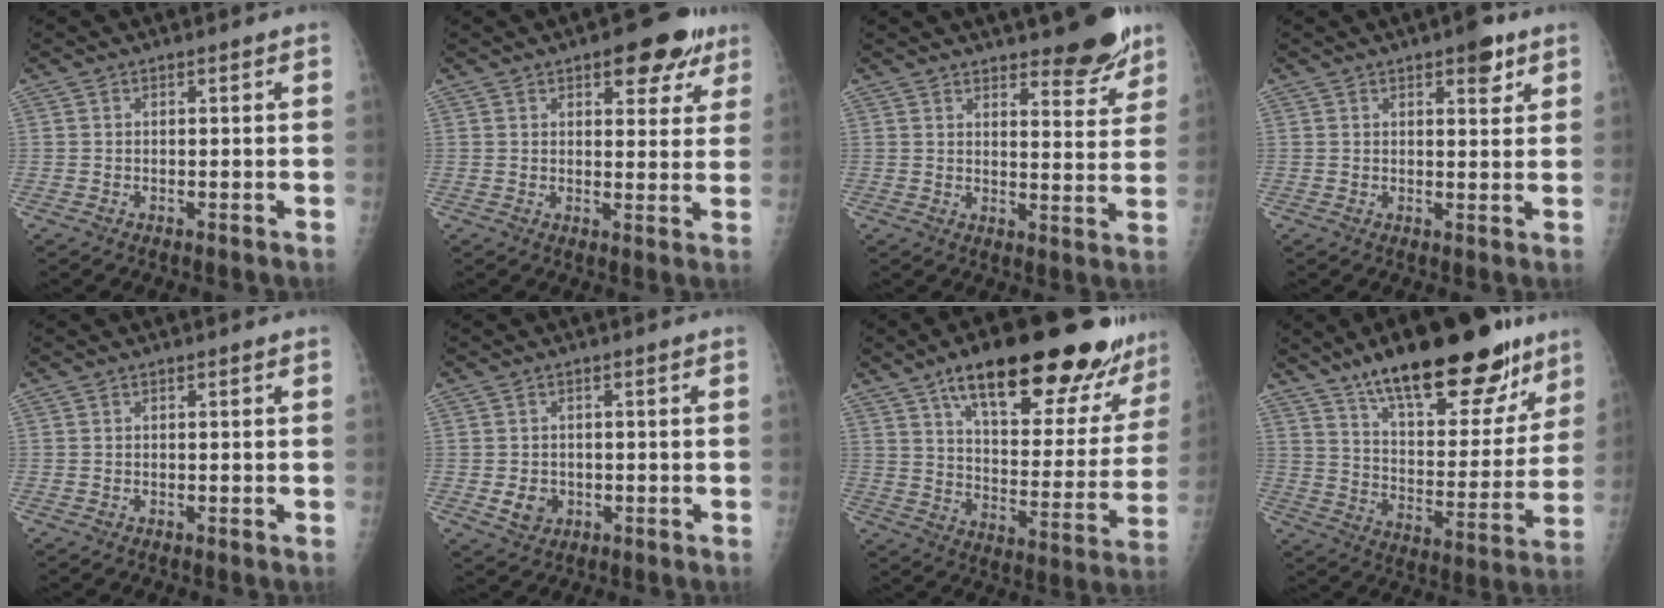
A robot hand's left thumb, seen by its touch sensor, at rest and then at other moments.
{"total": 9.1, "force": [5.3, 4.5, 5.9], "torque": [-0.033, -0.018, 0.063]}
{"total": 8.8, "force": [6.7, 2.7, 5.0], "torque": [-0.037, -0.049, 0.096]}
{"total": 4.5, "force": [2.7, 1.8, 3.1], "torque": [-0.026, -0.012, 0.033]}
{"total": 0.0}
{"total": 3.6, "force": [-0.6, 3.1, 1.7], "torque": [-0.017, 0.001, -0.001]}
{"total": 27.2, "force": [18.7, 8.9, 17.6], "torque": [-0.211, -0.060, 0.271]}
{"total": 26.6, "force": [18.0, 9.6, 17.1], "torque": [-0.213, -0.066, 0.277]}